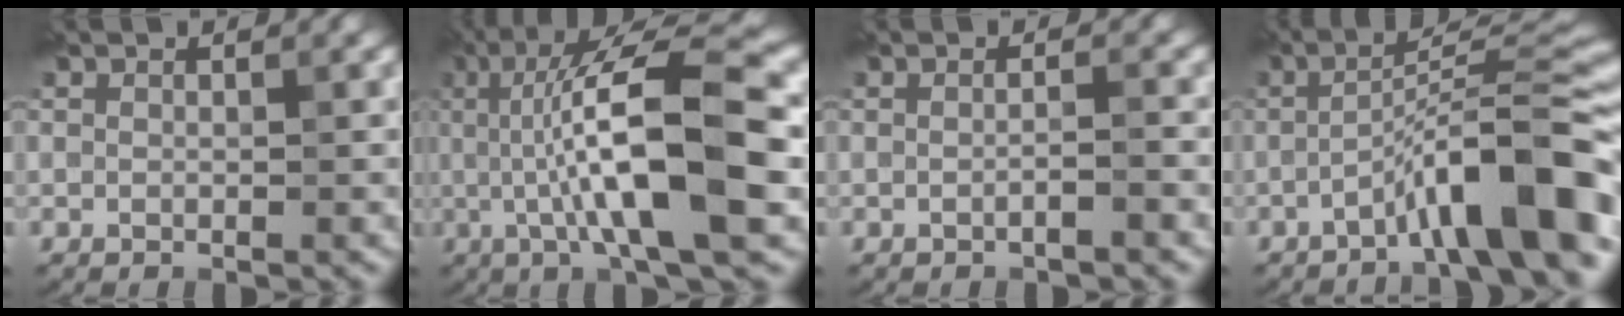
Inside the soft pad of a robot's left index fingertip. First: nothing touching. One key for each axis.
{"total": 12.4, "fx": 0.0, "fy": 2.9, "fz": 12.1, "tx": -0.189, "ty": 0.020, "tz": -0.008}
{"total": 1.1, "fx": -0.5, "fy": -0.1, "fz": 1.0, "tx": -0.012, "ty": 0.004, "tz": -0.013}
{"total": 9.3, "fx": -4.6, "fy": 1.0, "fz": 8.0, "tx": -0.116, "ty": 0.028, "tz": -0.079}